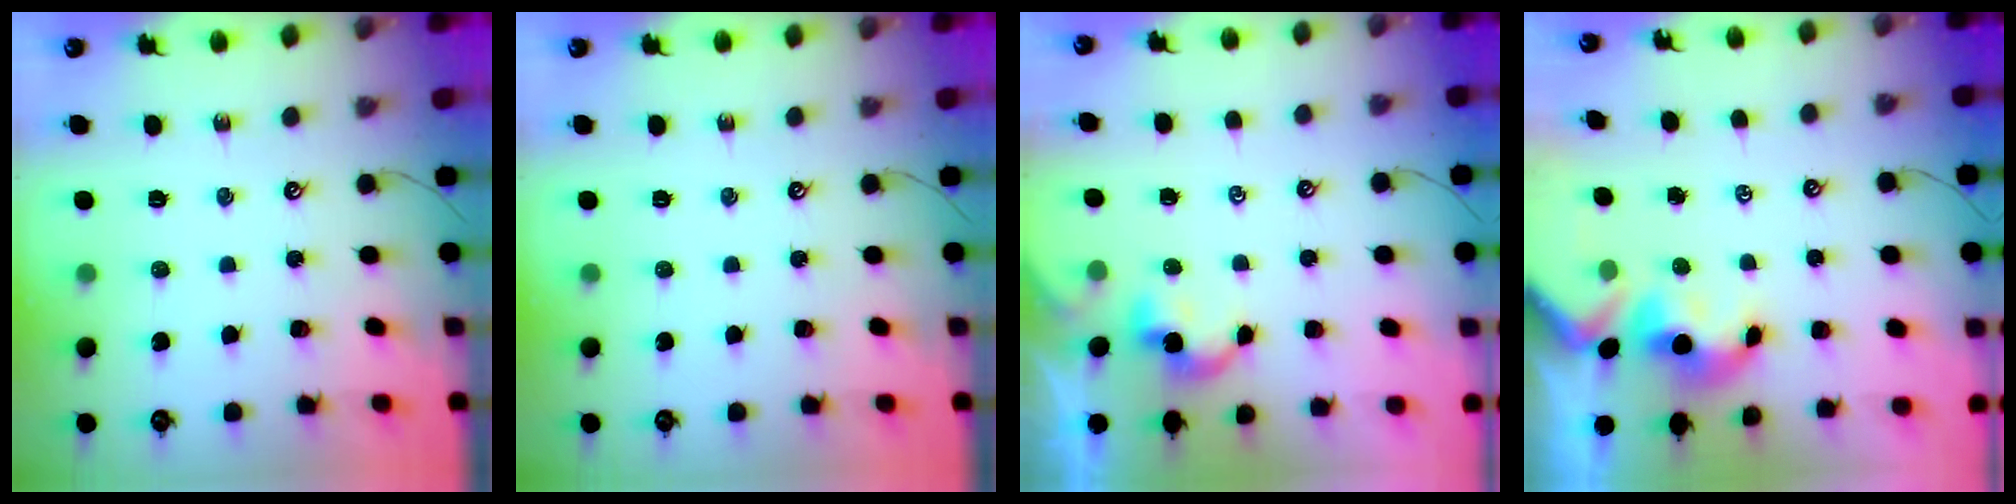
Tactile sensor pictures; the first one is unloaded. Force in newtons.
{"total": 0.0}
{"total": 1.8, "press": 1.7, "slide": 0.2}
{"total": 1.7, "press": 1.5, "slide": 0.7}